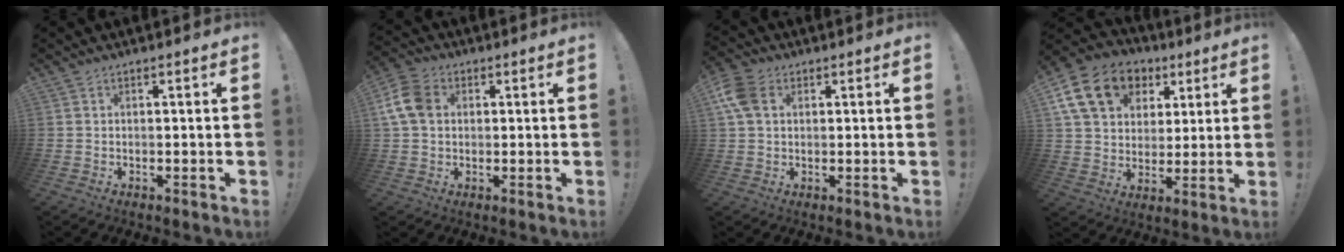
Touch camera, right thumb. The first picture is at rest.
{"total": 10.2, "force": [1.9, 7.8, 6.2], "torque": [-0.123, 0.011, 0.041]}
{"total": 8.3, "force": [2.5, 5.9, 5.3], "torque": [-0.113, 0.005, 0.050]}
{"total": 18.9, "force": [8.1, 14.1, 9.6], "torque": [-0.143, -0.029, 0.160]}